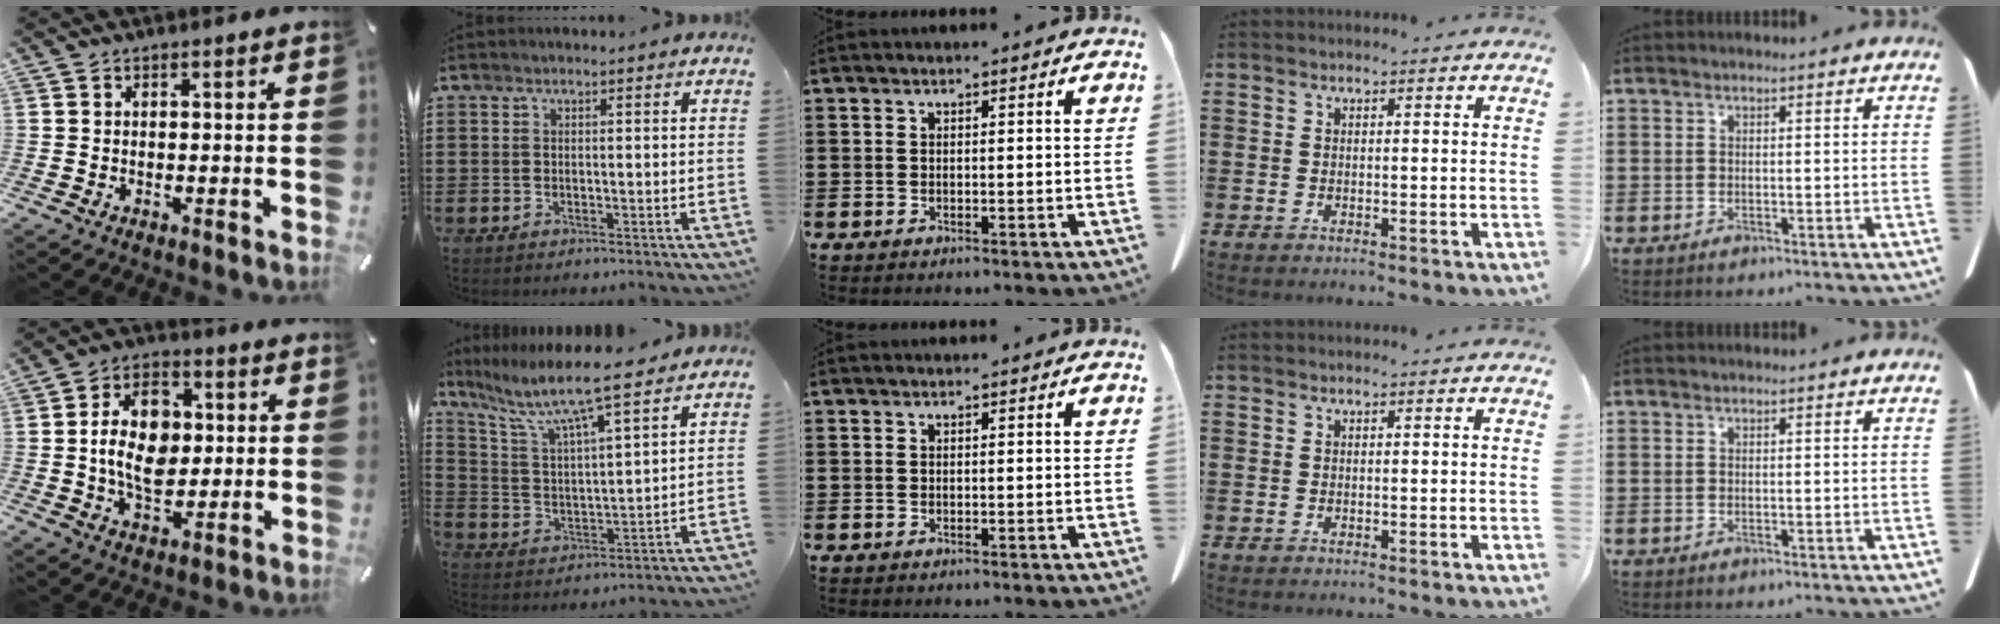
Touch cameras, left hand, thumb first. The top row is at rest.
{"thumb": {"total": 13.4, "force": [0.3, 9.5, 9.5], "torque": [-0.173, 0.010, 0.003]}, "index": {"total": 8.5, "force": [7.2, 0.4, 4.6], "torque": [-0.118, -0.041, 0.119]}}